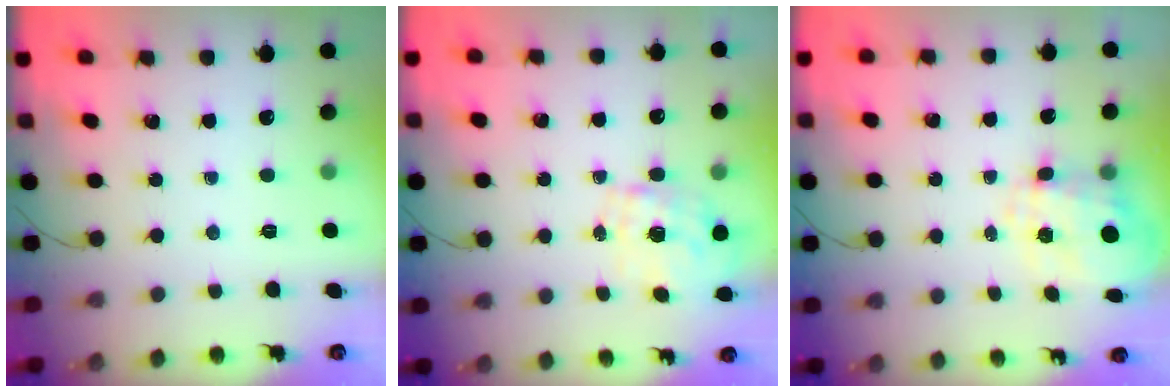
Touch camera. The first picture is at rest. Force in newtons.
{"total": 1.6, "press": 1.4, "slide": 0.8}
{"total": 9.3, "press": 9.3, "slide": 1.1}